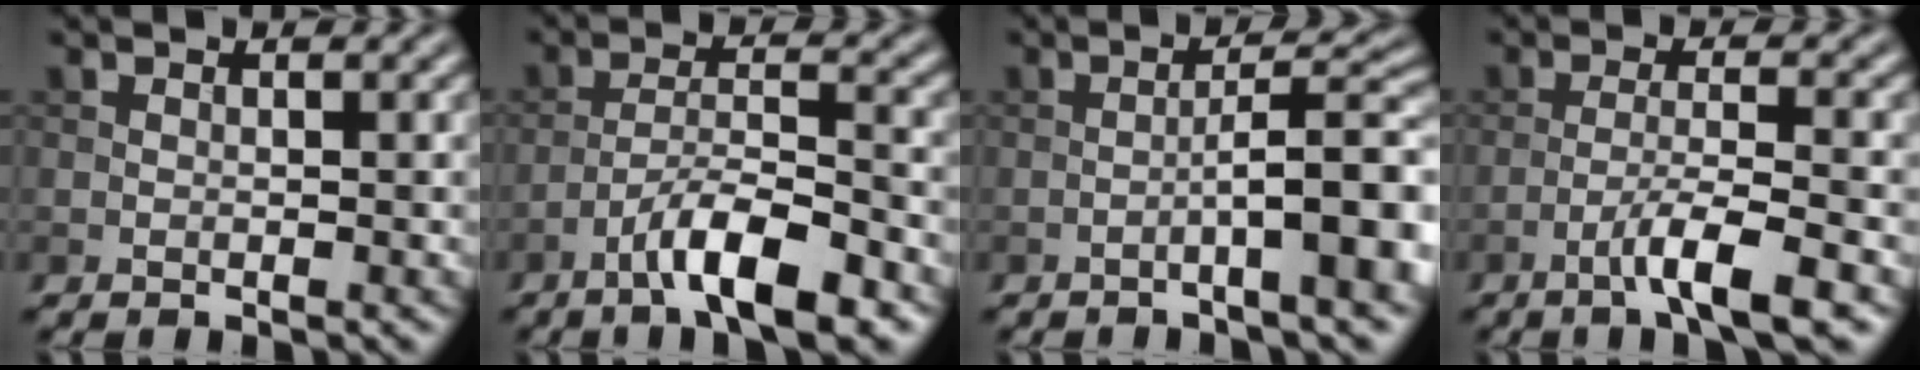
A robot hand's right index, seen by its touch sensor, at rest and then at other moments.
{"total": 7.0, "force": [-4.4, 1.4, 5.2], "torque": [-0.085, 0.009, -0.078]}
{"total": 6.7, "force": [-2.1, 1.0, 6.2], "torque": [-0.089, 0.020, -0.039]}
{"total": 4.8, "force": [-2.7, 0.4, 4.0], "torque": [-0.066, 0.006, -0.055]}